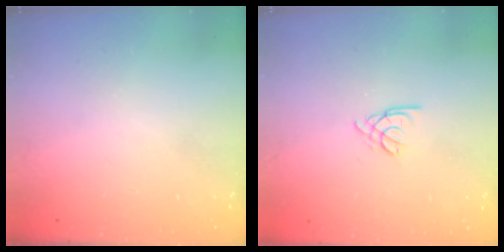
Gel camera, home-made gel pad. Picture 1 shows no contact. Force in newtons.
{"total": 1.7, "press": 1.7, "slide": 0.4}